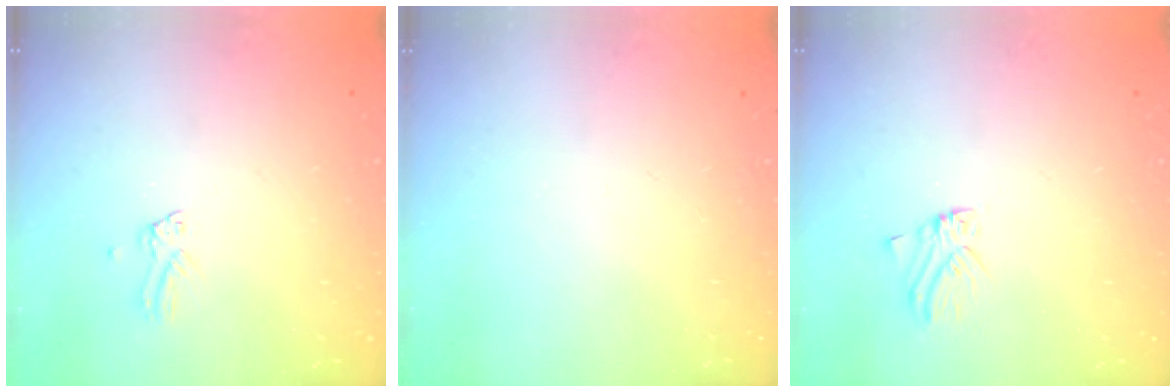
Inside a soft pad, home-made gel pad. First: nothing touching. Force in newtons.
{"total": 0.0}
{"total": 0.9, "press": 0.9, "slide": 0.1}